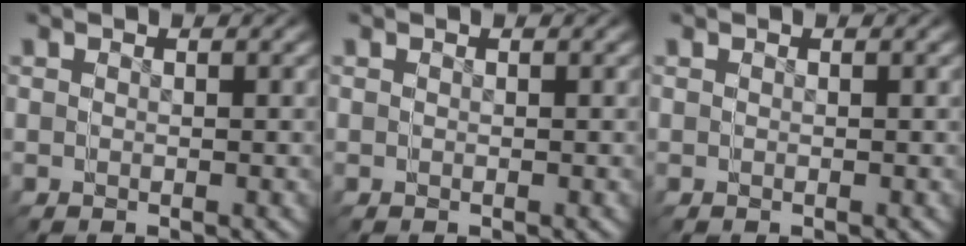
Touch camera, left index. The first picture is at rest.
{"total": 0.0}
{"total": 0.0}